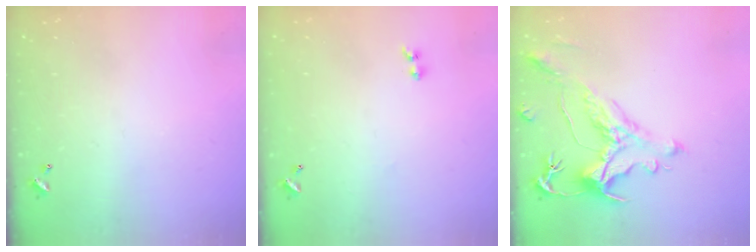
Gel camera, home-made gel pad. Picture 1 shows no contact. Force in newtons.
{"total": 2.0, "press": 1.7, "slide": 1.0}
{"total": 1.2, "press": 0.2, "slide": 1.2}